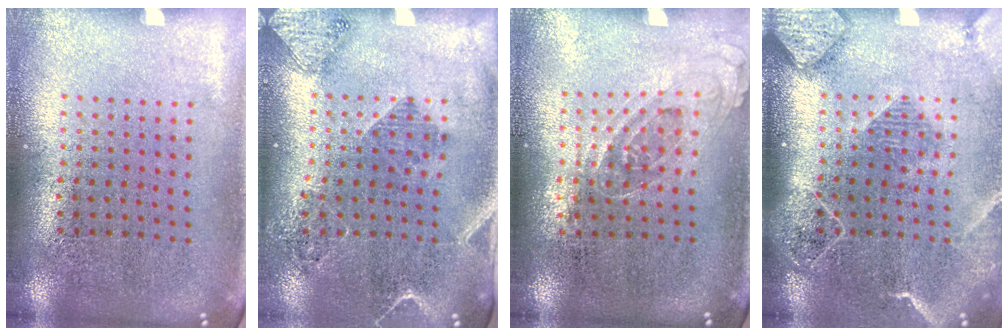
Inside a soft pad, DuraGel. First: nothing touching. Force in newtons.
{"total": 1.8, "press": 1.6, "slide": 0.9}
{"total": 0.8, "press": 0.7, "slide": 0.5}
{"total": 2.3, "press": 2.0, "slide": 1.1}